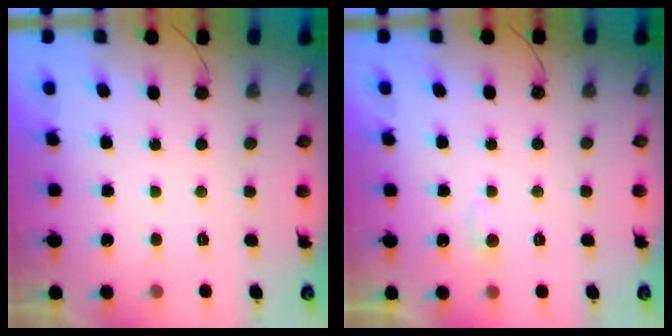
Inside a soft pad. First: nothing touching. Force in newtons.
{"total": 2.7, "press": 2.7, "slide": 0.2}